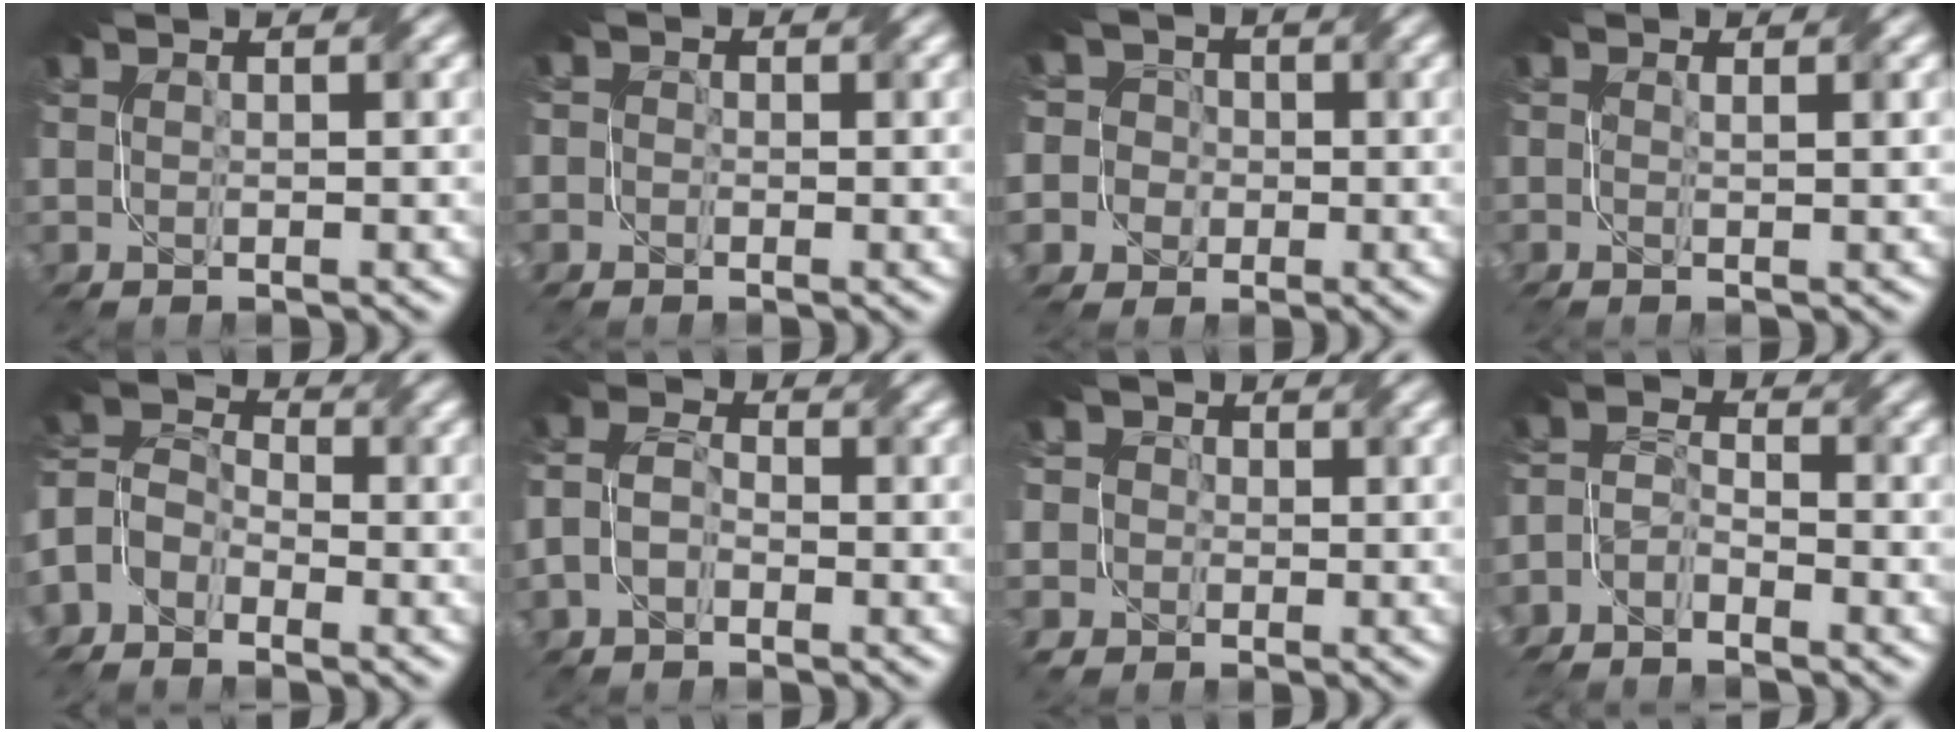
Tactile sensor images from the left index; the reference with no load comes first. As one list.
[{"total": 1.9, "force": [-0.1, 1.8, 0.6], "torque": [-0.001, 0.004, -0.015]}, {"total": 8.6, "force": [-2.1, 8.0, 2.4], "torque": [-0.065, 0.018, -0.072]}, {"total": 1.3, "force": [0.4, 0.5, 1.1], "torque": [-0.010, 0.002, -0.004]}, {"total": 5.1, "force": [-2.9, 3.4, 2.4], "torque": [-0.052, 0.008, -0.063]}, {"total": 3.3, "force": [-1.2, 2.4, 1.9], "torque": [-0.044, 0.006, -0.032]}, {"total": 7.4, "force": [-0.1, 6.9, 2.6], "torque": [-0.067, 0.020, -0.044]}, {"total": 3.6, "force": [-2.8, 1.6, 1.6], "torque": [-0.034, -0.002, -0.064]}]